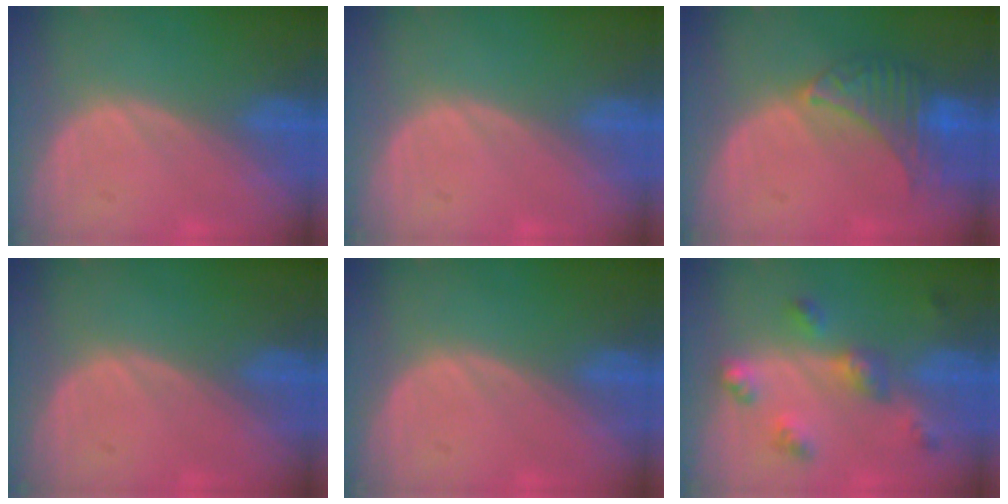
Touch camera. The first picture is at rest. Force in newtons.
{"total": 0.0}
{"total": 6.8, "press": 6.7, "slide": 0.9}
{"total": 0.0}
{"total": 0.0}
{"total": 5.9, "press": 5.8, "slide": 0.9}